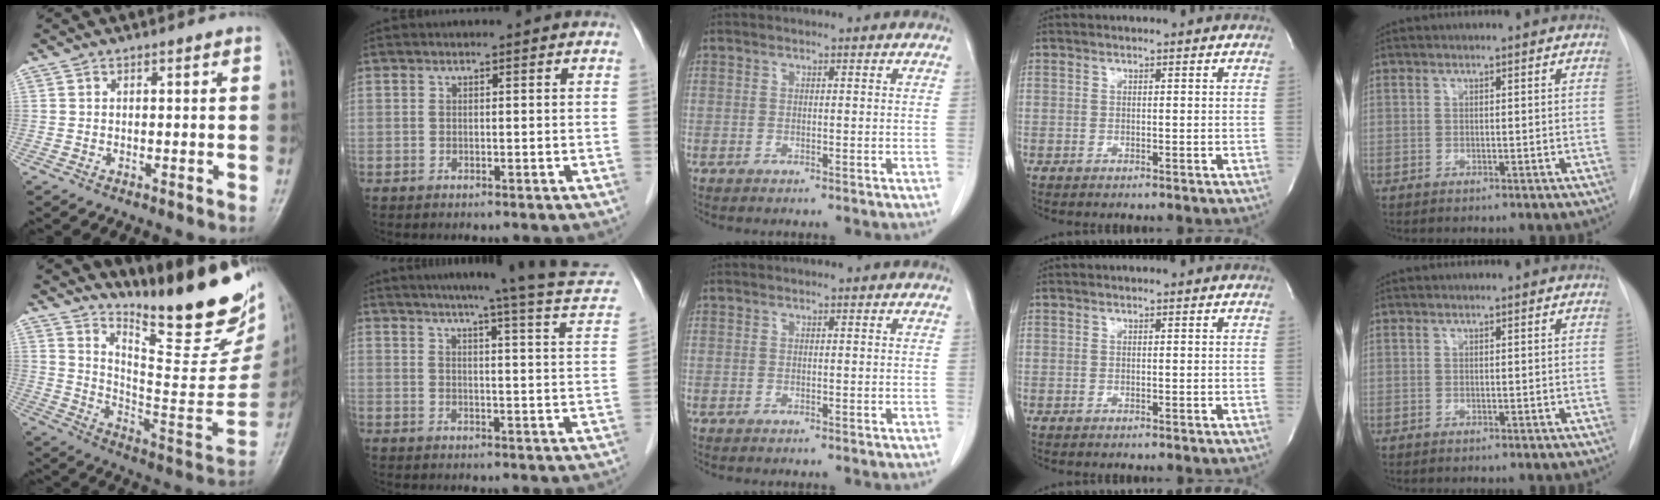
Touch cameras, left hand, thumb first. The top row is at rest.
{"thumb": {"total": 24.7, "force": [18.5, 5.6, 15.3], "torque": [-0.192, -0.134, 0.277]}, "index": {"total": 20.2, "force": [17.9, -0.7, 9.5], "torque": [-0.130, -0.043, 0.202]}}